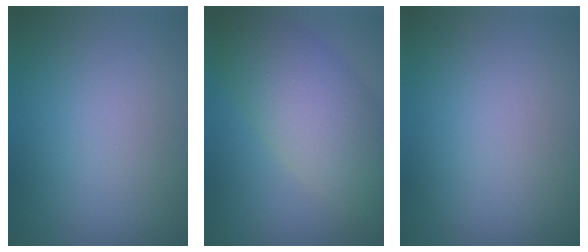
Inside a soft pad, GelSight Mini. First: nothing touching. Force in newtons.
{"total": 7.2, "press": 7.2, "slide": 0.4}
{"total": 0.0}